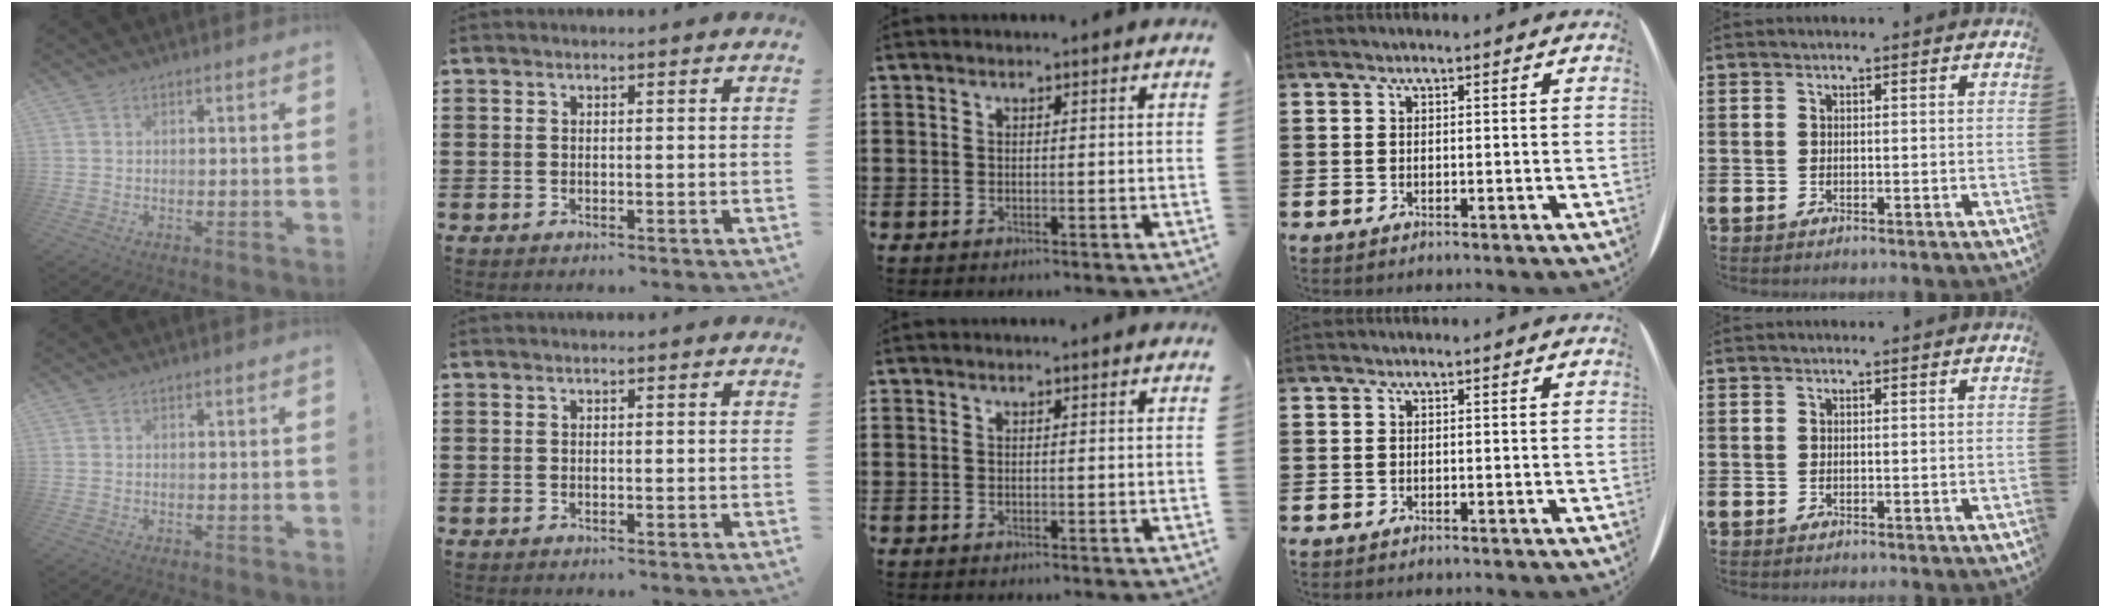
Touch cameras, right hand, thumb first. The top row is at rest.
{}